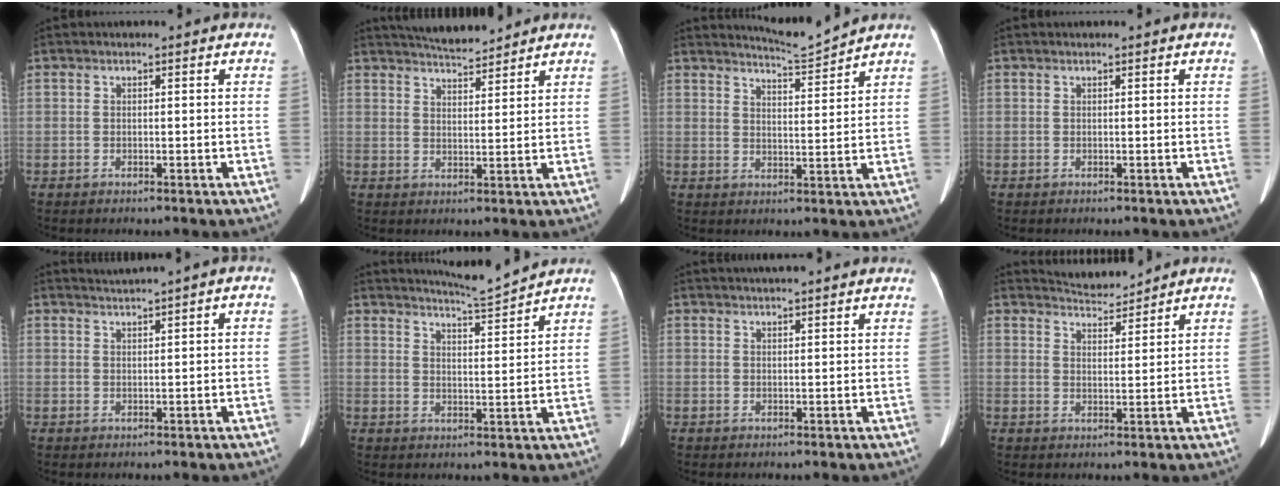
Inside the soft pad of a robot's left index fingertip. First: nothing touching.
{"total": 6.8, "force": [6.4, 0.7, 2.0], "torque": [-0.038, 0.013, 0.105]}
{"total": 4.9, "force": [4.6, -1.5, -0.3], "torque": [-0.007, -0.020, 0.082]}
{"total": 0.0}
{"total": 1.7, "force": [1.4, -0.5, 0.9], "torque": [-0.015, 0.011, 0.030]}
{"total": 6.3, "force": [6.0, -1.6, 0.8], "torque": [-0.028, -0.018, 0.099]}
{"total": 7.9, "force": [7.1, 0.8, 3.4], "torque": [-0.046, 0.034, 0.084]}
{"total": 4.3, "force": [4.3, 0.0, -0.2], "torque": [-0.005, 0.003, 0.074]}